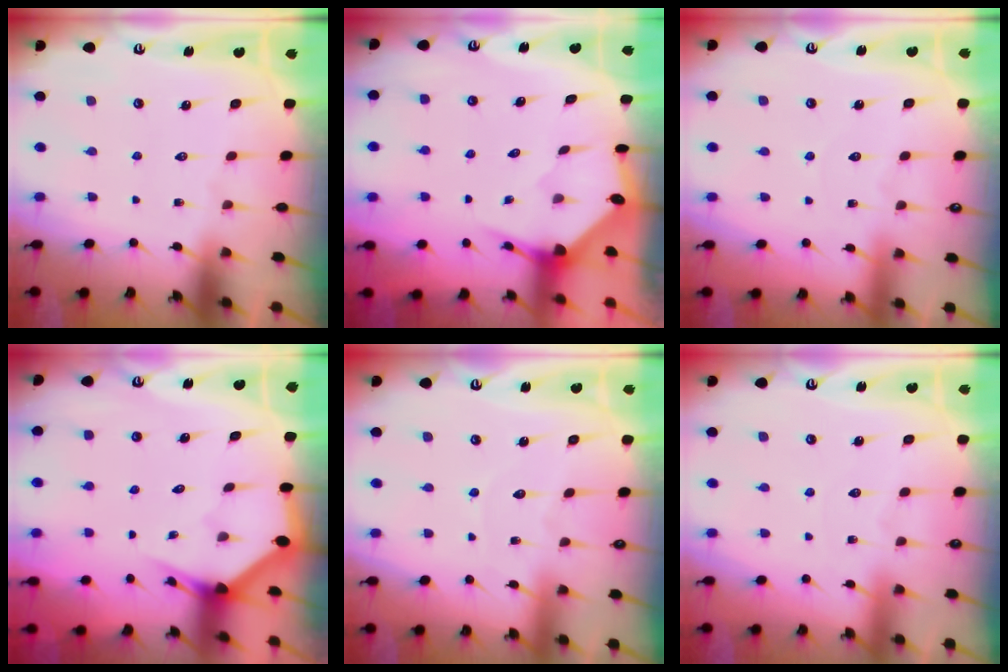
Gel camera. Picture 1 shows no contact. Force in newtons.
{"total": 3.5, "press": 3.4, "slide": 0.3}
{"total": 2.1, "press": 2.1, "slide": 0.2}
{"total": 2.7, "press": 2.7, "slide": 0.1}
{"total": 4.3, "press": 4.3, "slide": 0.4}
{"total": 2.7, "press": 2.7, "slide": 0.3}